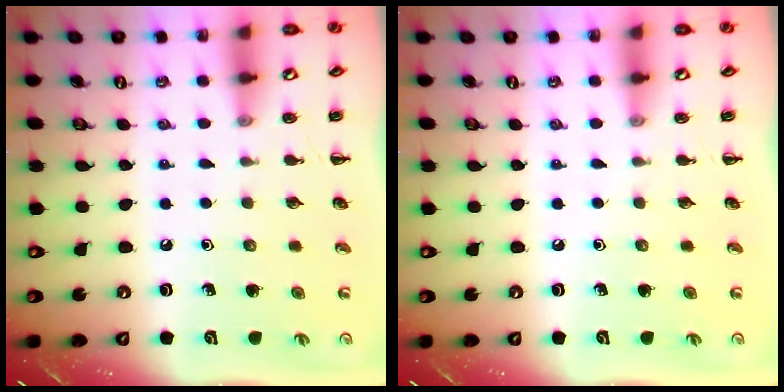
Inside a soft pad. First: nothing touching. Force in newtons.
{"total": 0.0}